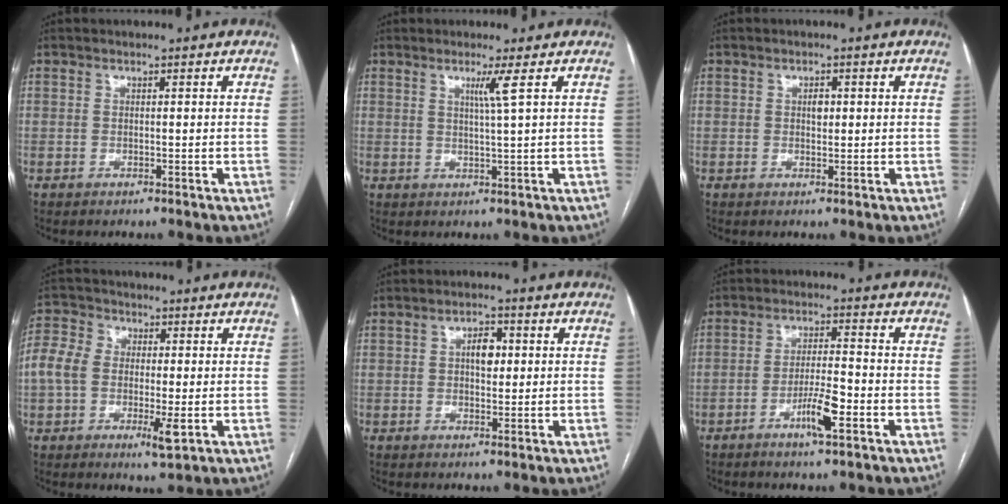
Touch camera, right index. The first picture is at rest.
{"total": 2.8, "force": [1.2, -1.1, 2.2], "torque": [-0.044, -0.009, 0.025]}
{"total": 1.5, "force": [0.3, 0.9, 1.2], "torque": [-0.018, 0.001, 0.005]}
{"total": 9.8, "force": [-1.3, 5.2, 8.2], "torque": [-0.161, 0.006, -0.028]}
{"total": 3.6, "force": [0.7, 1.9, 3.0], "torque": [-0.048, 0.008, 0.012]}
{"total": 6.1, "force": [-2.8, 0.6, 5.4], "torque": [-0.102, -0.003, -0.051]}